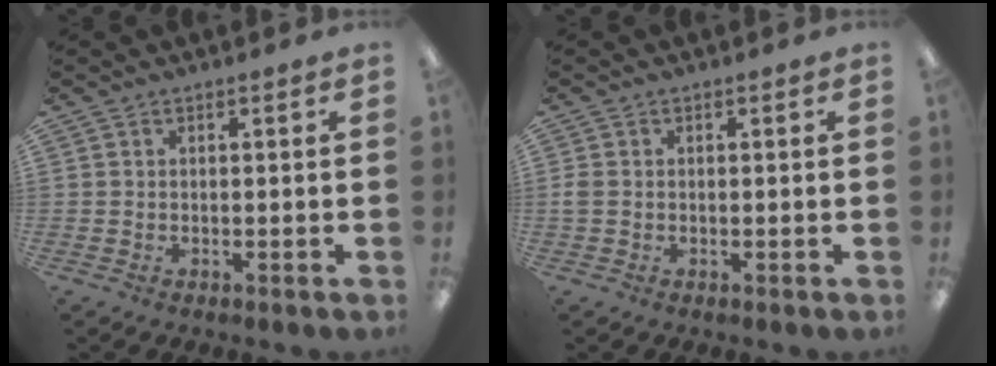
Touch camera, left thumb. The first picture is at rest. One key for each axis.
{"total": 1.5, "fx": -0.1, "fy": 1.2, "fz": 1.0, "tx": -0.018, "ty": 0.005, "tz": -0.002}